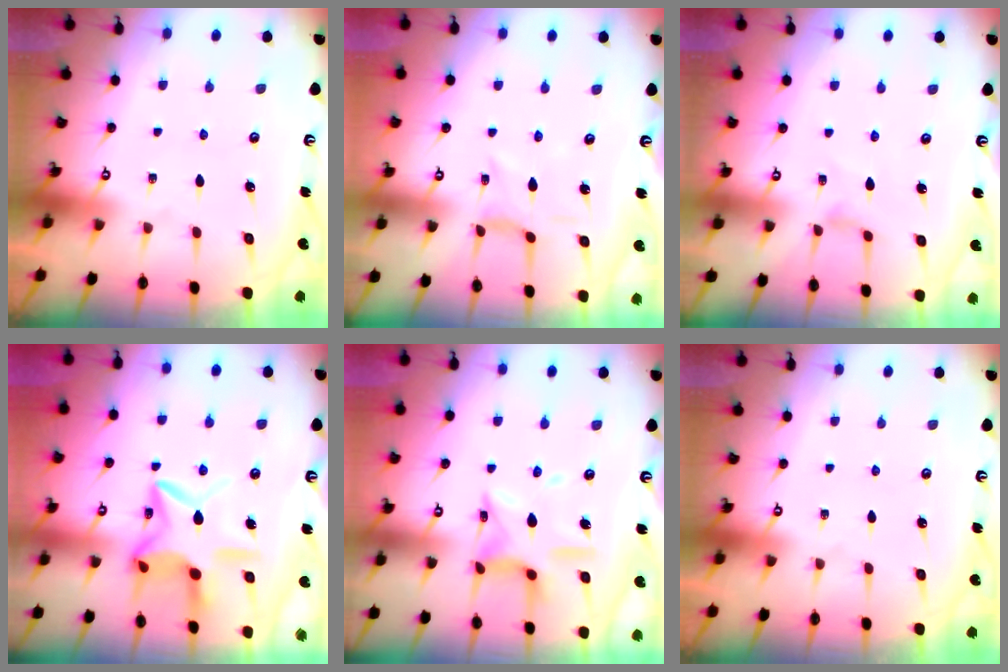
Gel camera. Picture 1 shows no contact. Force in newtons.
{"total": 2.1, "press": 2.1, "slide": 0.5}
{"total": 2.2, "press": 2.2, "slide": 0.3}
{"total": 13.5, "press": 13.5, "slide": 1.1}
{"total": 12.7, "press": 12.6, "slide": 0.9}
{"total": 0.0}